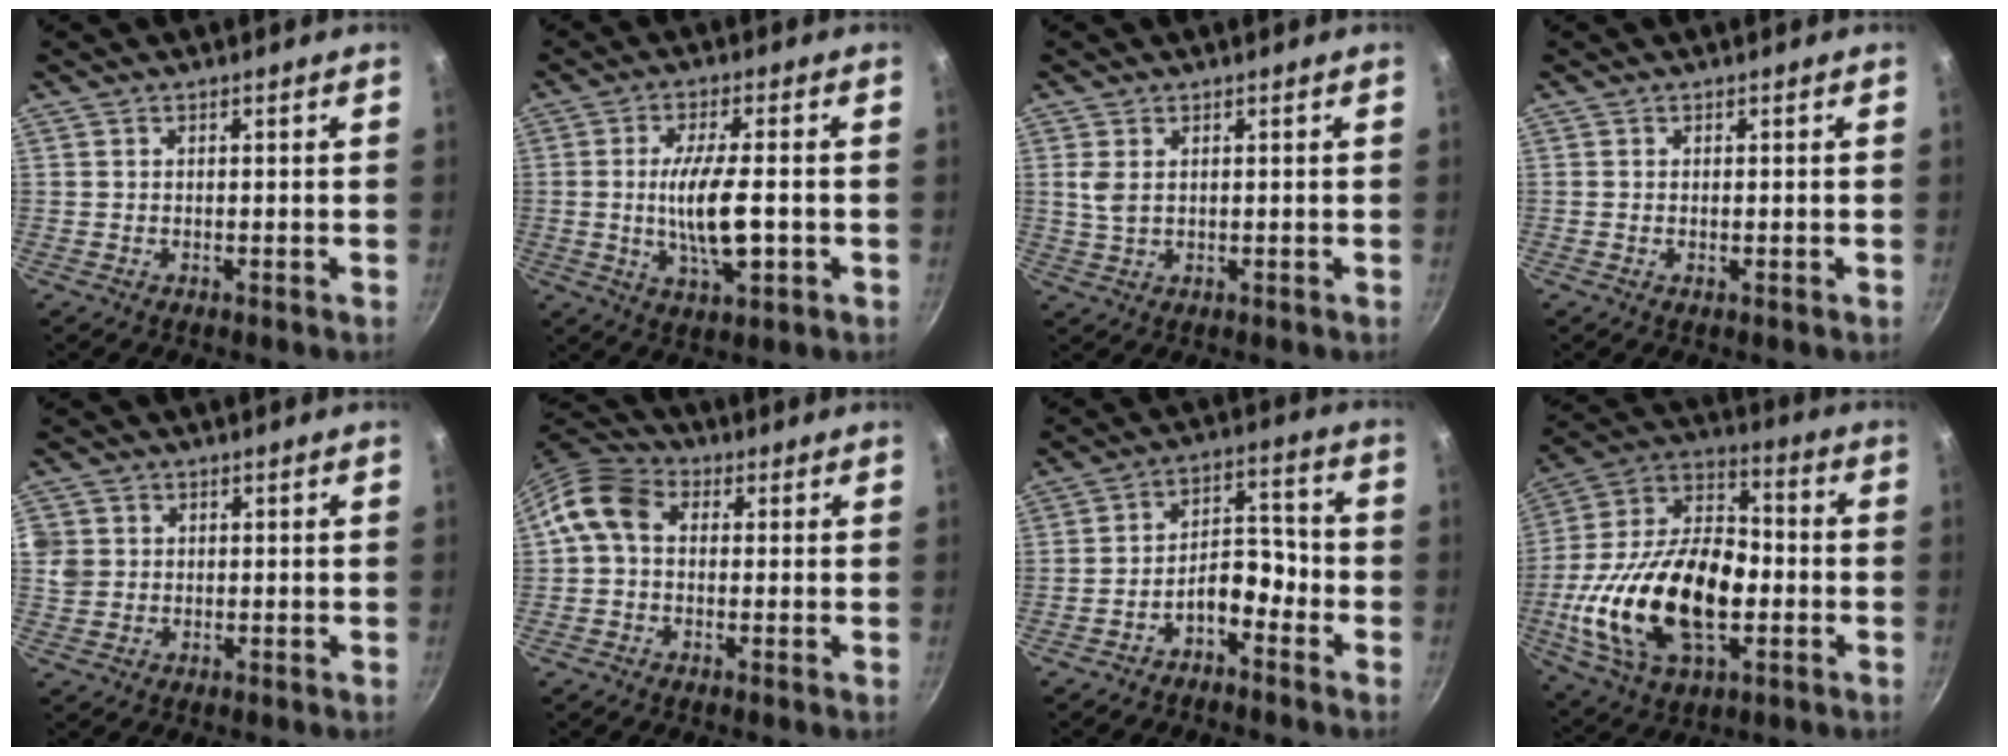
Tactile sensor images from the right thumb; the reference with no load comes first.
{"total": 10.6, "force": [-1.3, 3.2, 10.0], "torque": [-0.177, 0.000, -0.022]}
{"total": 3.1, "force": [0.9, 1.9, 2.3], "torque": [-0.047, -0.003, 0.020]}
{"total": 0.6, "force": [-0.1, 0.2, 0.6], "torque": [-0.009, 0.000, -0.001]}
{"total": 4.2, "force": [0.5, 4.0, 1.5], "torque": [-0.016, 0.002, 0.005]}
{"total": 7.9, "force": [0.8, 6.1, 5.0], "torque": [-0.087, 0.021, -0.006]}
{"total": 7.4, "force": [-4.2, 3.9, 4.6], "torque": [-0.049, 0.064, -0.072]}
{"total": 28.0, "force": [-5.4, 16.5, 22.0], "torque": [-0.393, 0.036, -0.099]}